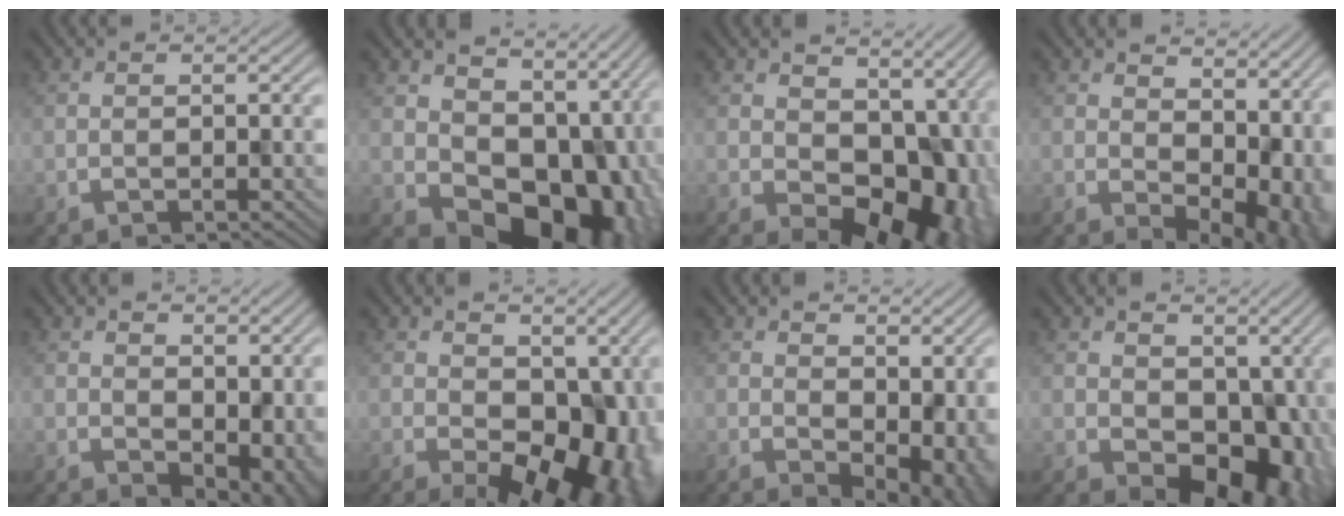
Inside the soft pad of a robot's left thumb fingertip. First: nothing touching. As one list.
[{"total": 14.2, "force": [1.7, 10.6, 9.3], "torque": [-0.132, -0.057, 0.051]}, {"total": 13.3, "force": [-0.2, 9.0, 9.7], "torque": [-0.130, -0.040, 0.017]}, {"total": 12.8, "force": [1.0, 8.4, 9.7], "torque": [-0.110, -0.042, 0.058]}, {"total": 6.0, "force": [-0.5, 4.0, 4.5], "torque": [-0.057, -0.030, 0.009]}, {"total": 14.3, "force": [-2.2, 8.6, 11.3], "torque": [-0.147, -0.028, -0.013]}, {"total": 9.7, "force": [-0.7, 5.9, 7.6], "torque": [-0.090, -0.035, 0.020]}, {"total": 10.9, "force": [-0.5, 7.6, 7.7], "torque": [-0.110, -0.035, 0.005]}]